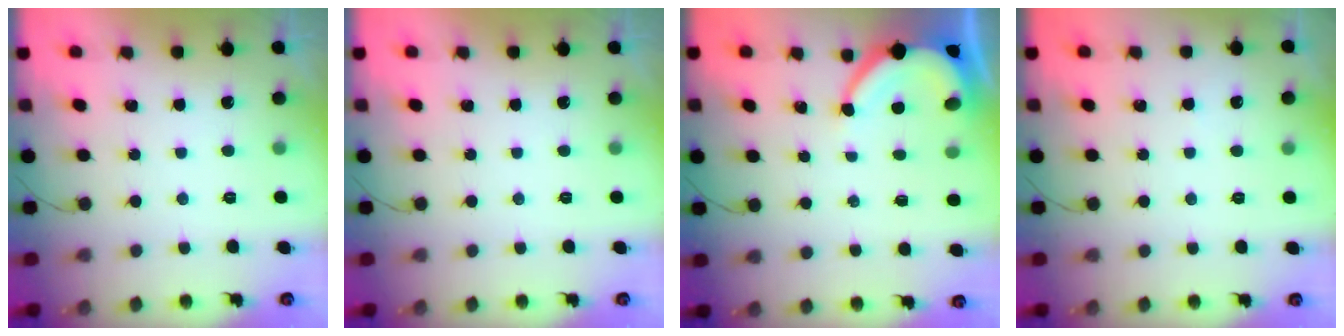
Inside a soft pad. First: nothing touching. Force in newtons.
{"total": 0.0}
{"total": 6.4, "press": 6.4, "slide": 0.6}
{"total": 1.1, "press": 1.1, "slide": 0.2}